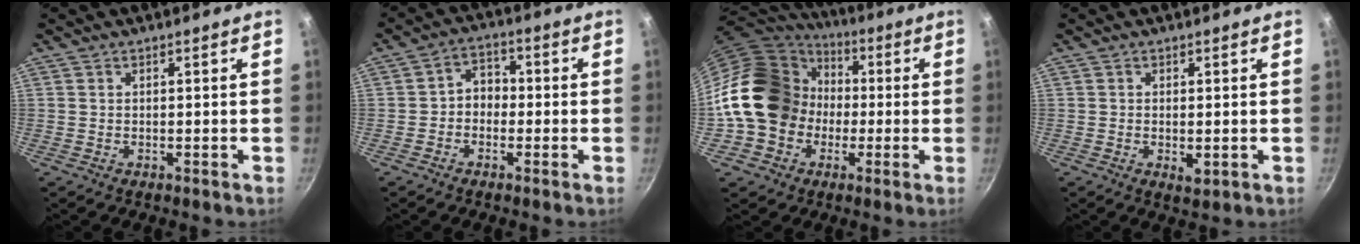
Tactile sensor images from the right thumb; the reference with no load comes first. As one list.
[{"total": 4.7, "force": [-1.0, 3.8, 2.6], "torque": [-0.013, 0.022, -0.027]}, {"total": 19.3, "force": [-0.3, 16.3, 10.2], "torque": [-0.162, 0.051, -0.004]}, {"total": 2.3, "force": [-0.2, 1.1, 2.1], "torque": [-0.034, -0.008, -0.002]}]